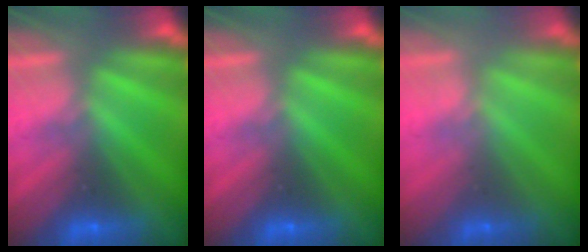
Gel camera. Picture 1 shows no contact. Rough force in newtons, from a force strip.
{"total": 0.0}
{"total": 2.3}